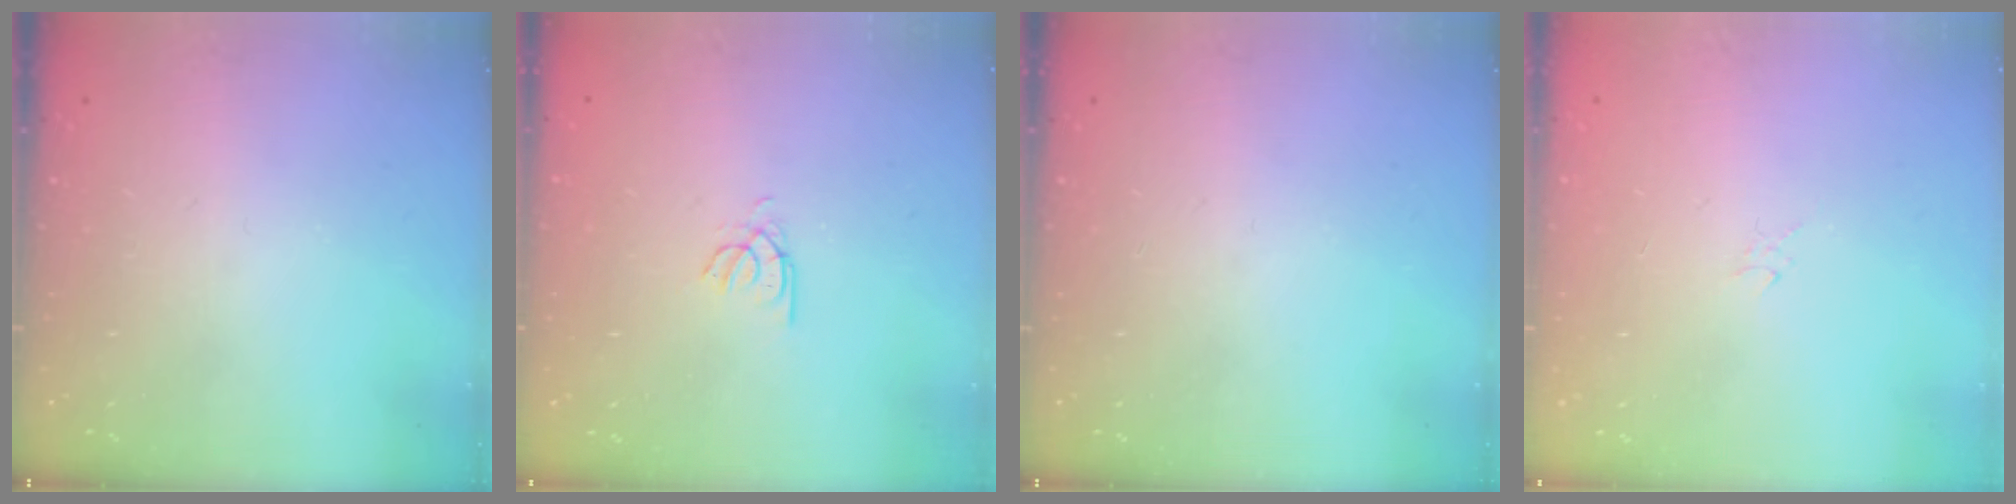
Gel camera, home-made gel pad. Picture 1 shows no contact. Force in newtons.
{"total": 2.4, "press": 2.3, "slide": 0.4}
{"total": 0.0}
{"total": 1.3, "press": 1.3, "slide": 0.1}